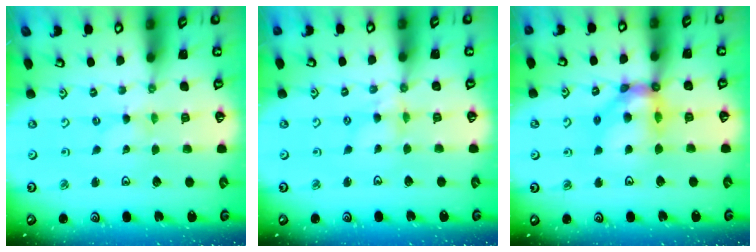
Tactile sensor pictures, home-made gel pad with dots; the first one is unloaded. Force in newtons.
{"total": 3.5, "press": 3.5, "slide": 0.3}
{"total": 12.0, "press": 11.9, "slide": 1.6}